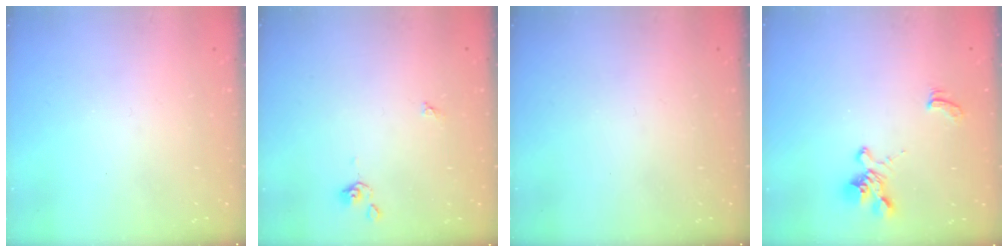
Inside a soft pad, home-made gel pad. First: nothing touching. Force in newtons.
{"total": 2.1, "press": 2.1, "slide": 0.4}
{"total": 0.0}
{"total": 1.5, "press": 1.0, "slide": 1.1}